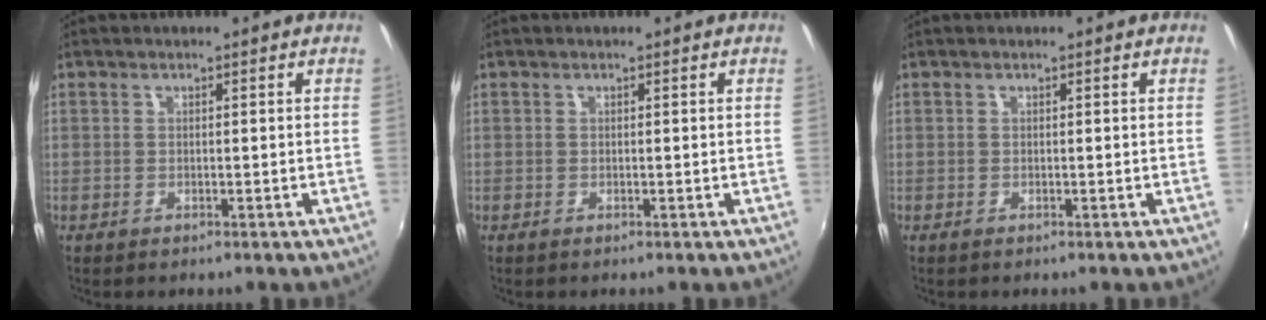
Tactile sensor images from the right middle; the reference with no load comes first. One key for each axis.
{"total": 0.0}
{"total": 0.0}